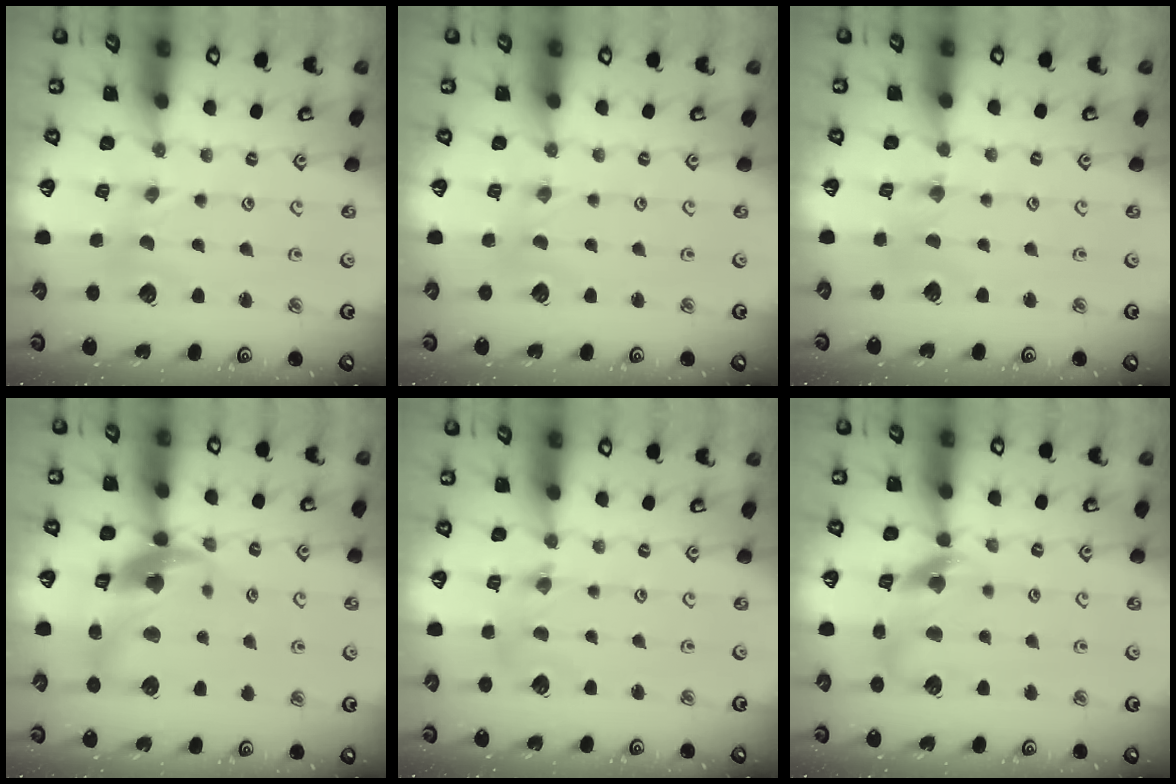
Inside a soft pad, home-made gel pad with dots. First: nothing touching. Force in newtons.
{"total": 0.8, "press": 0.8, "slide": 0.1}
{"total": 0.0}
{"total": 16.1, "press": 16.0, "slide": 2.0}
{"total": 3.7, "press": 3.7, "slide": 0.4}
{"total": 11.5, "press": 11.4, "slide": 1.5}